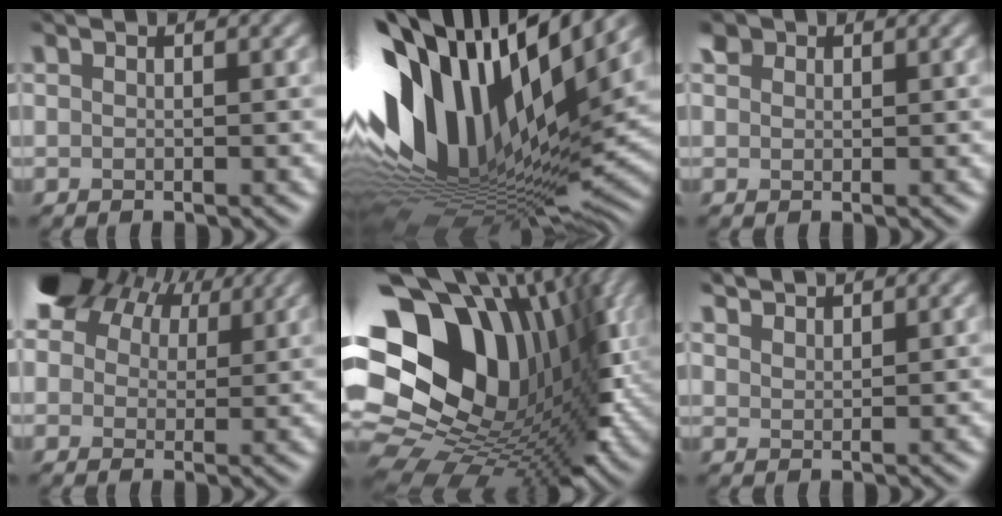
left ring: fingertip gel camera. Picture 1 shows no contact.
{"total": 15.2, "force": [3.2, 7.5, 12.8], "torque": [-0.252, 0.011, 0.038]}
{"total": 1.1, "force": [0.6, 0.9, 0.3], "torque": [-0.008, 0.003, 0.008]}
{"total": 11.0, "force": [6.6, 6.2, 6.2], "torque": [-0.129, 0.027, 0.084]}
{"total": 17.8, "force": [2.8, 12.9, 12.0], "torque": [-0.214, 0.008, 0.052]}
{"total": 2.5, "force": [2.4, 0.2, 0.6], "torque": [-0.015, -0.001, 0.042]}